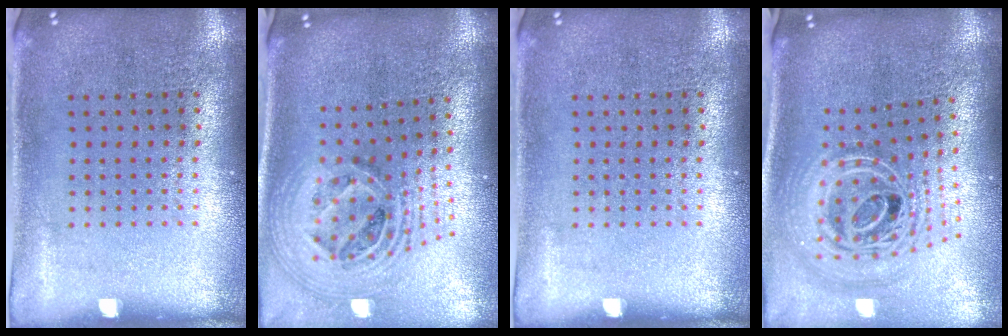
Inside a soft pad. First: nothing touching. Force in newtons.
{"total": 2.8, "press": 1.8, "slide": 2.1}
{"total": 0.0}
{"total": 2.9, "press": 2.0, "slide": 2.1}